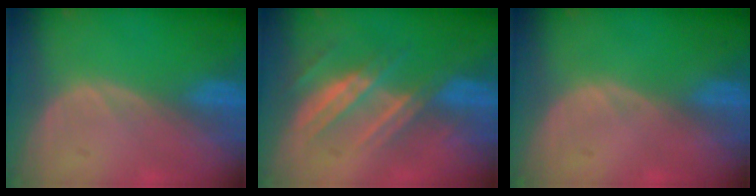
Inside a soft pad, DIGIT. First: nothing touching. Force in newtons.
{"total": 7.4, "press": 6.8, "slide": 3.0}
{"total": 0.0}